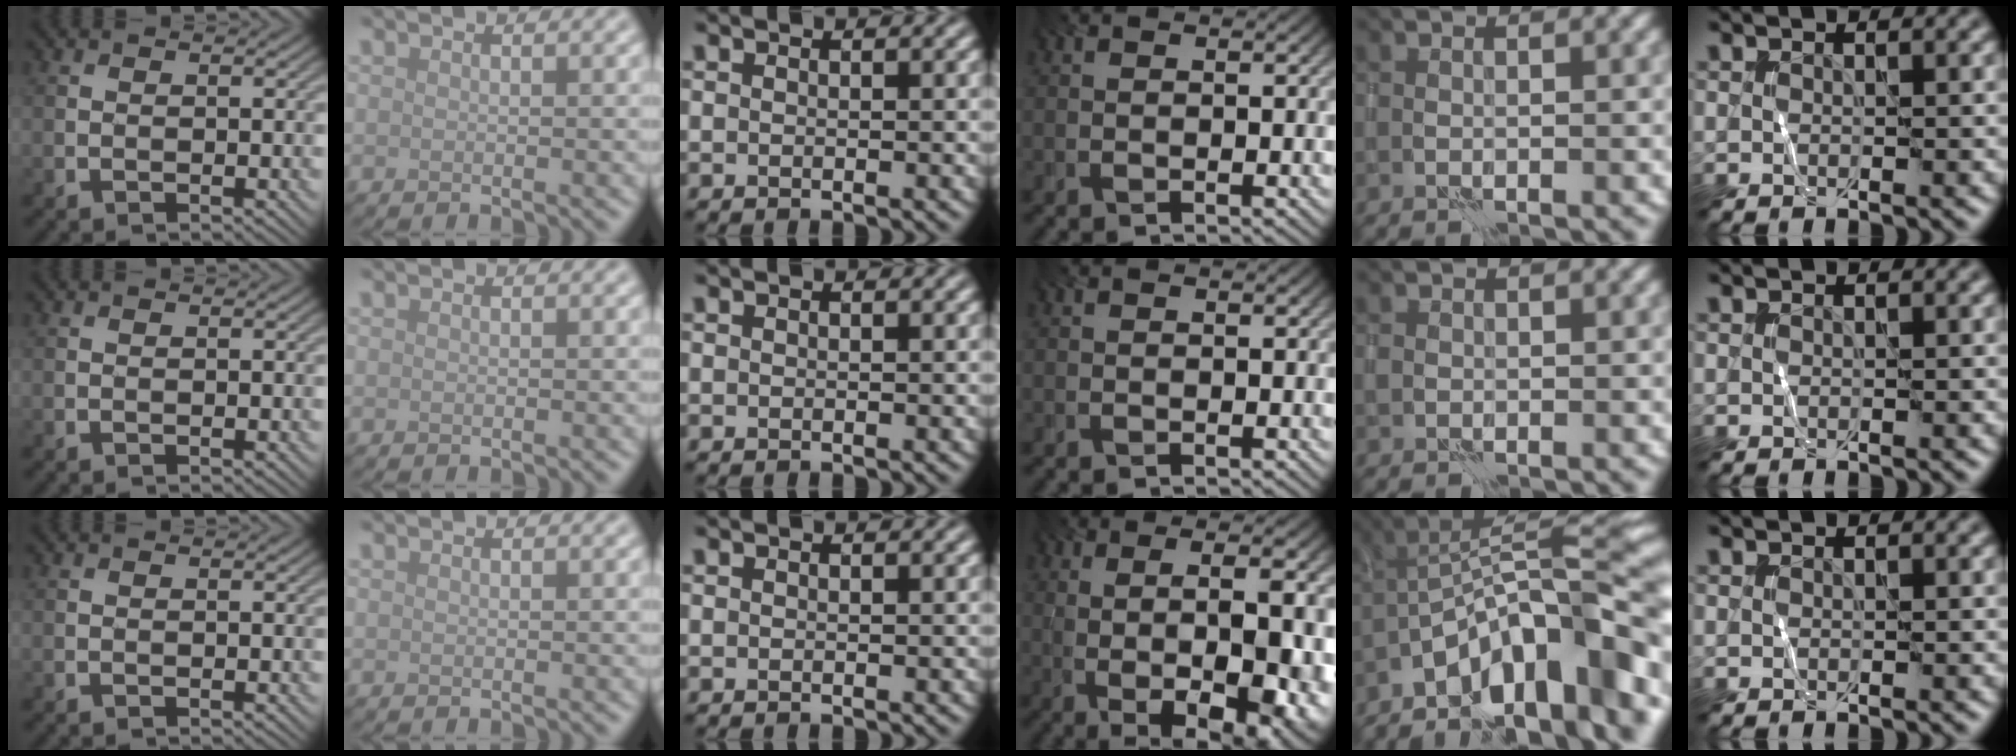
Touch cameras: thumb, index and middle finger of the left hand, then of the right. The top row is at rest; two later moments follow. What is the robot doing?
{"motion": "wrap", "object": "sponge"}